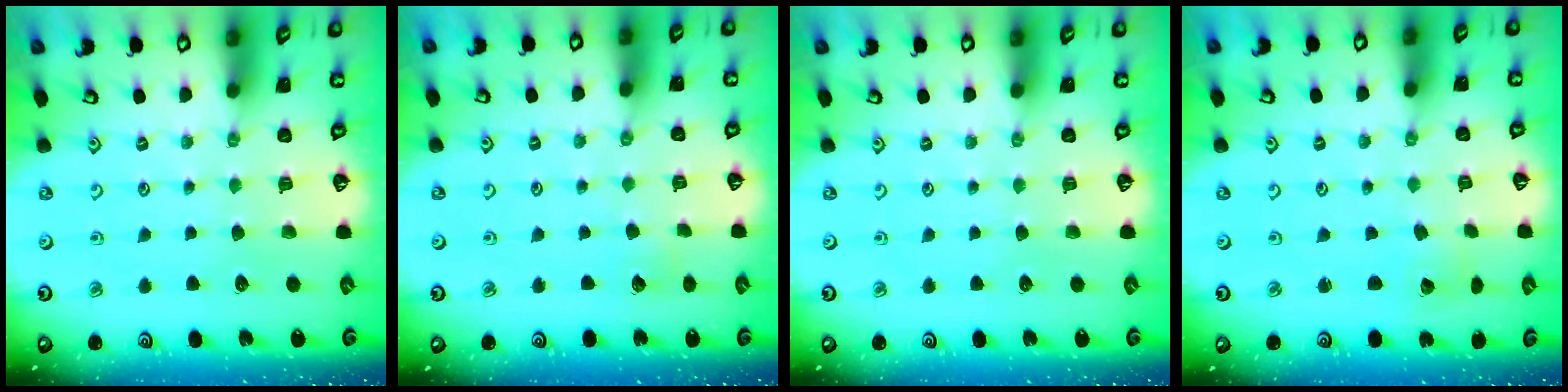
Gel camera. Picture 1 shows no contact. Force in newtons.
{"total": 2.4, "press": 2.4, "slide": 0.2}
{"total": 0.0}
{"total": 1.8, "press": 1.8, "slide": 0.1}